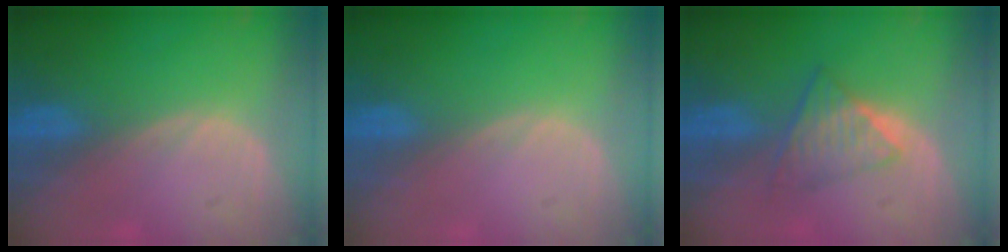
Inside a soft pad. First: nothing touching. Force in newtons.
{"total": 0.0}
{"total": 5.8, "press": 5.1, "slide": 2.7}